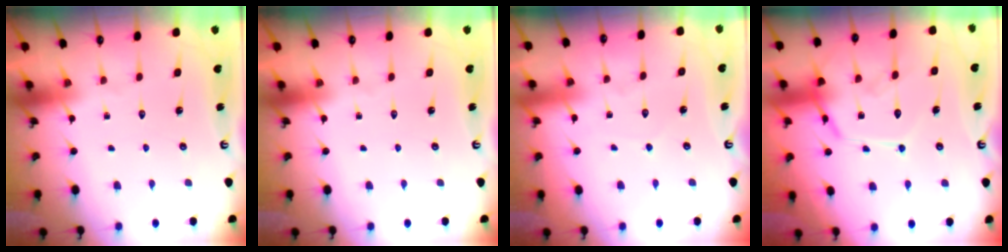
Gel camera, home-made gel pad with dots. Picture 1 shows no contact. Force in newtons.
{"total": 0.0}
{"total": 3.5, "press": 3.5, "slide": 0.4}
{"total": 14.9, "press": 14.8, "slide": 1.3}